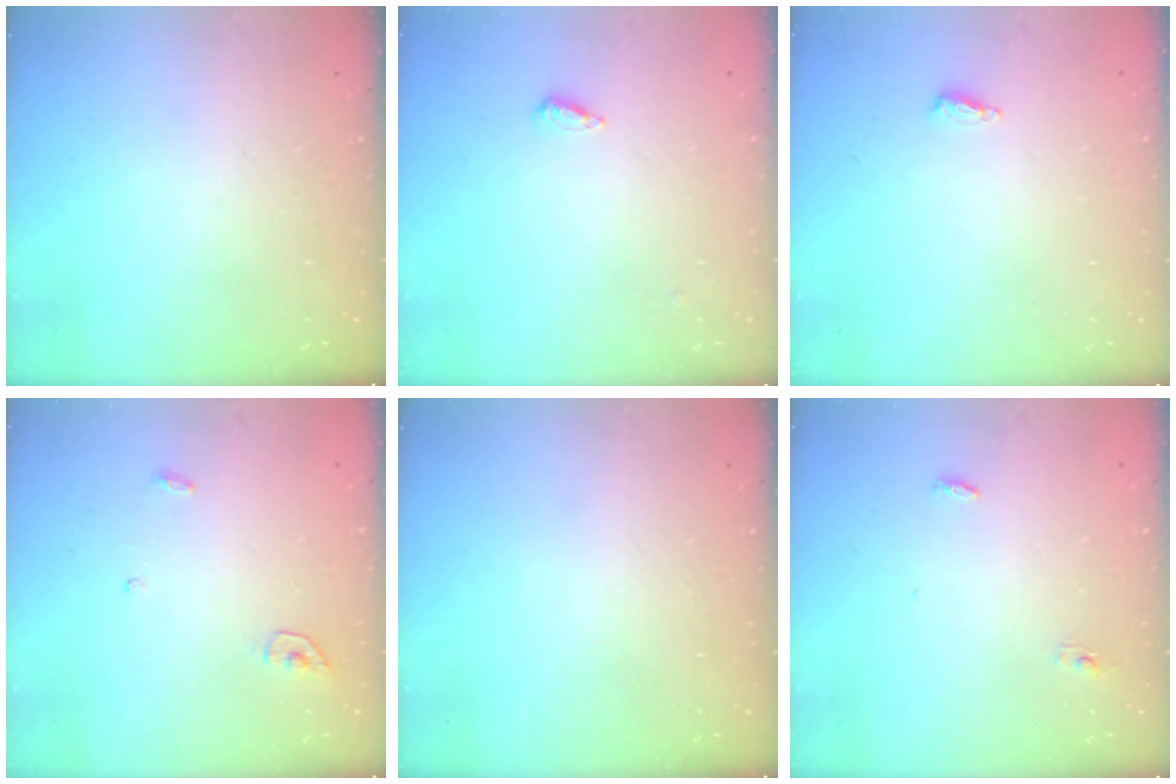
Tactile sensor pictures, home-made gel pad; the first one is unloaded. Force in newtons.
{"total": 2.2, "press": 2.2, "slide": 0.5}
{"total": 4.6, "press": 4.4, "slide": 1.1}
{"total": 3.5, "press": 3.5, "slide": 0.3}
{"total": 0.0}
{"total": 3.6, "press": 3.5, "slide": 0.9}